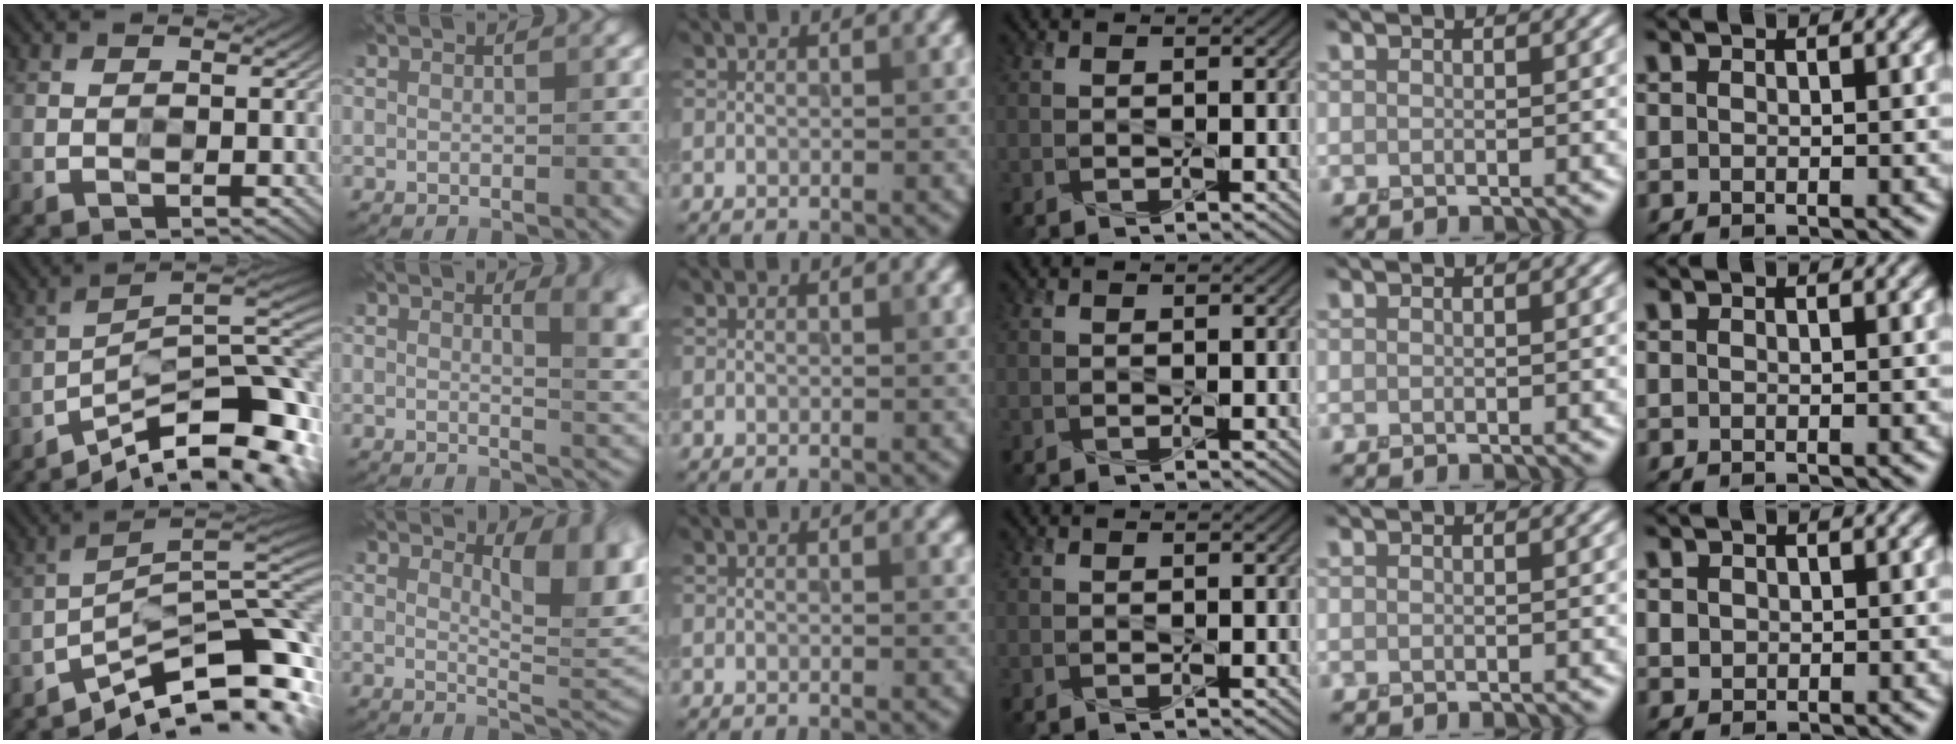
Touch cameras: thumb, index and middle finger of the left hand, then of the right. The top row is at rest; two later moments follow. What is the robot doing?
{"motion": "press", "object": "syringe"}